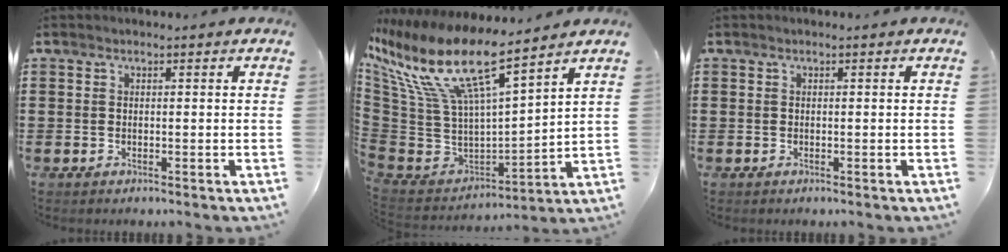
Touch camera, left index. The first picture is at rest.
{"total": 14.7, "force": [7.9, 3.9, 11.8], "torque": [-0.262, -0.053, 0.127]}
{"total": 0.0}